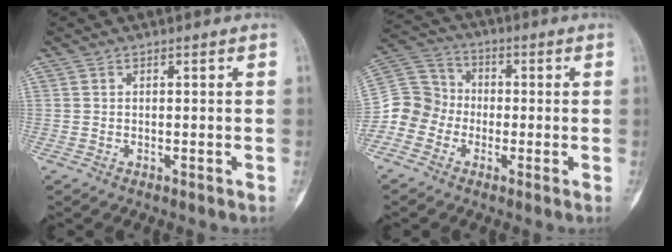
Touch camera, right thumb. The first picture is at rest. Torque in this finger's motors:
{"motor_torque": [0.97, 1.05, 0.53, -0.81, -0.06]}